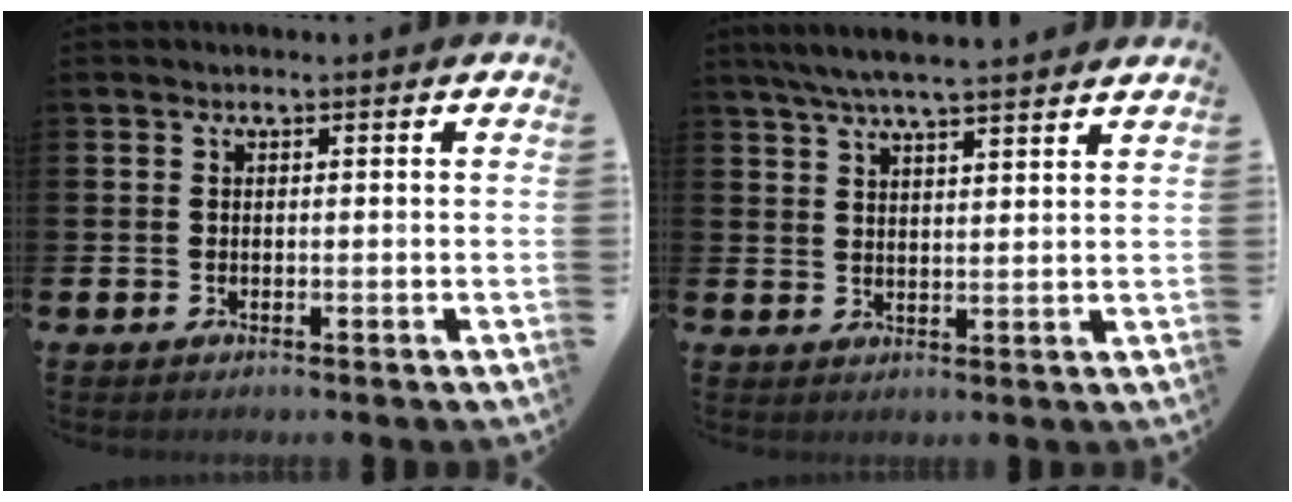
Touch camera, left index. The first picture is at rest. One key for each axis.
{"total": 6.0, "fx": 5.6, "fy": 0.2, "fz": 2.1, "tx": -0.053, "ty": -0.021, "tz": 0.101}